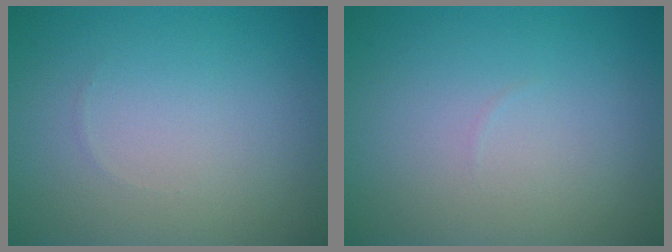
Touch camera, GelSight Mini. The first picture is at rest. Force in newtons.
{"total": 0.0}